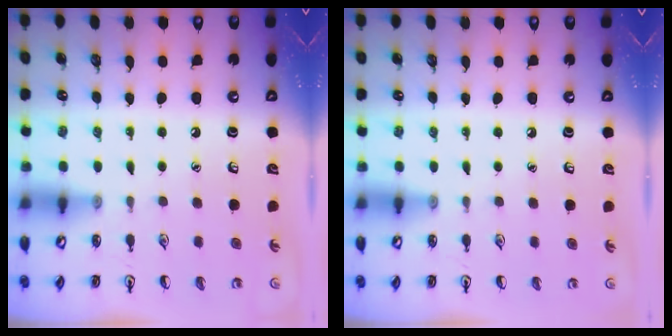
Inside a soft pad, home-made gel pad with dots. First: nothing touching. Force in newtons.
{"total": 0.0}